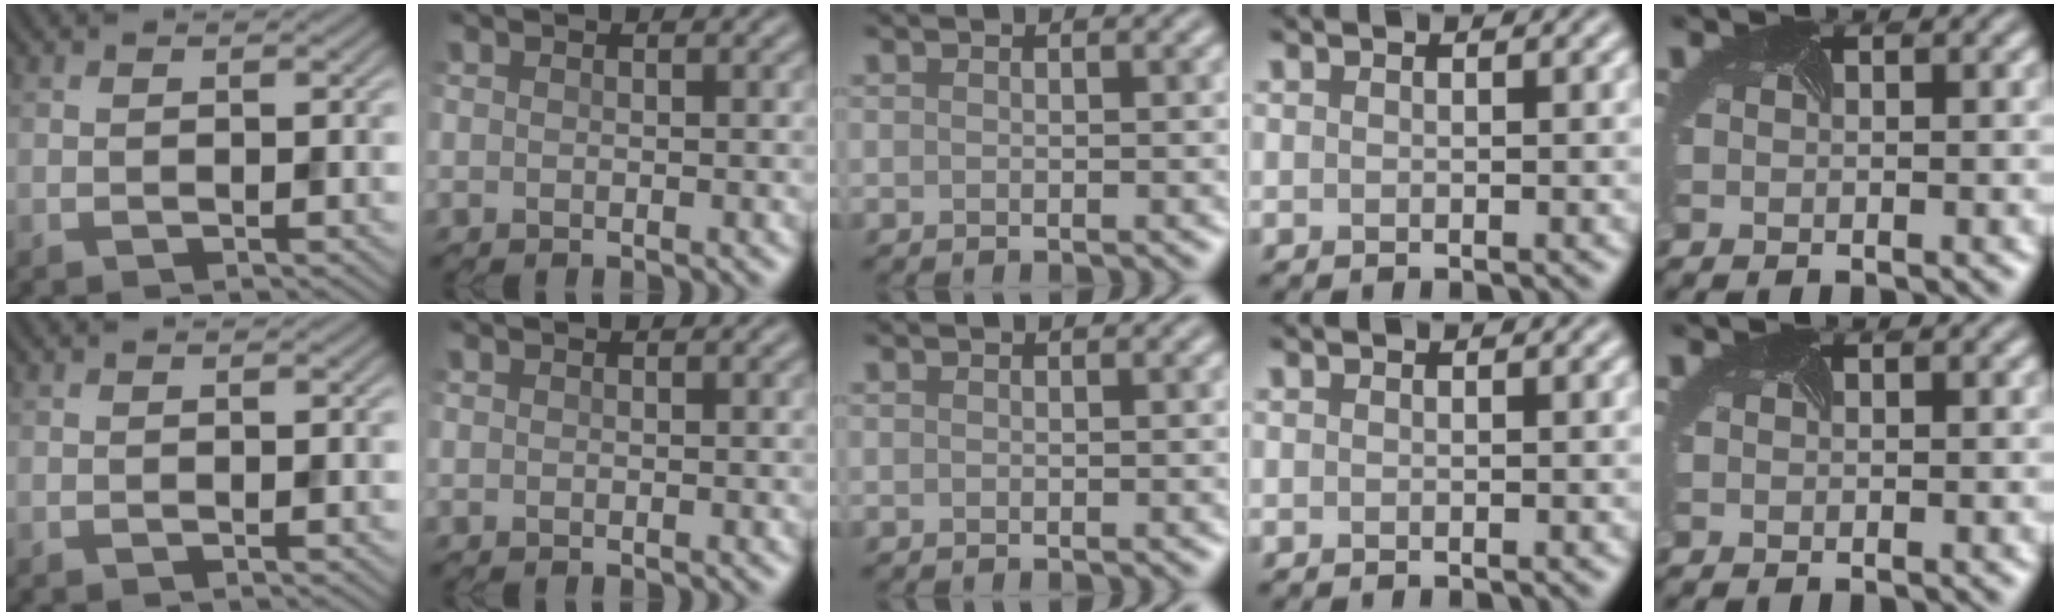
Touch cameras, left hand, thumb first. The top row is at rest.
{}